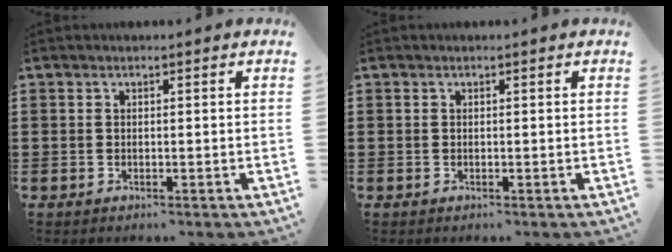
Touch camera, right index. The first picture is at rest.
{"total": 0.0}